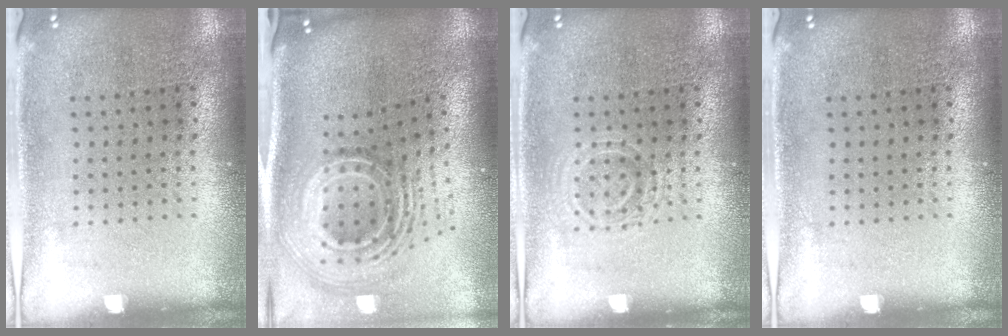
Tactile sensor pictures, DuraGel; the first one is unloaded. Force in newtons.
{"total": 3.0, "press": 1.9, "slide": 2.3}
{"total": 1.6, "press": 1.5, "slide": 0.4}
{"total": 0.0}